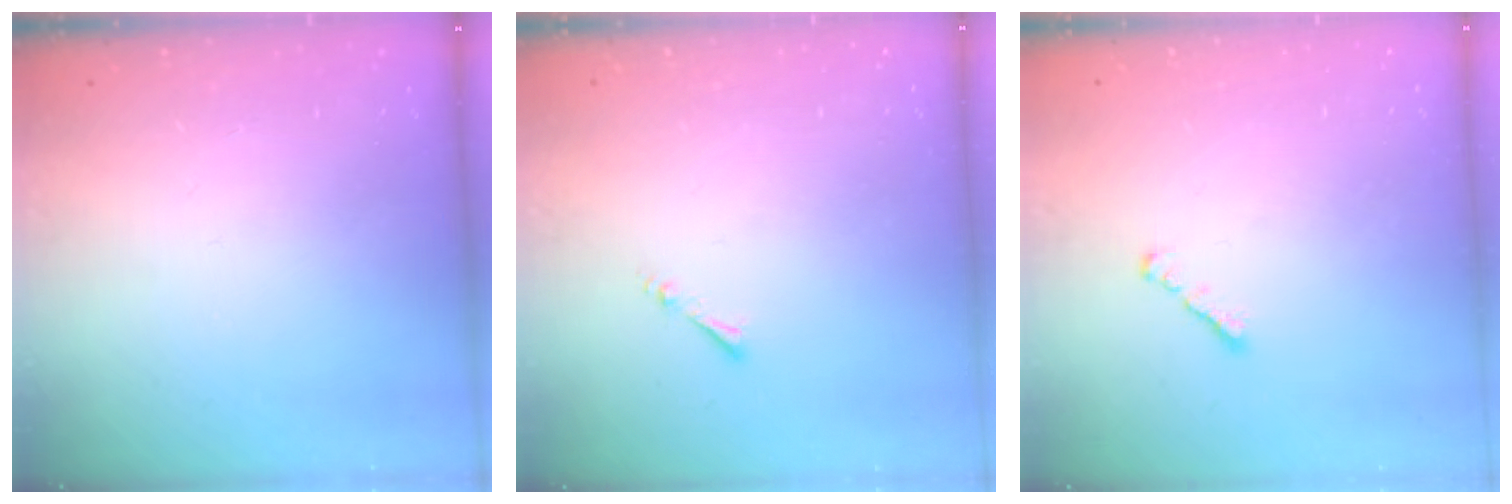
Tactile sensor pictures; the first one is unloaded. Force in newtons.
{"total": 1.3, "press": 1.2, "slide": 0.3}
{"total": 1.8, "press": 1.7, "slide": 0.6}